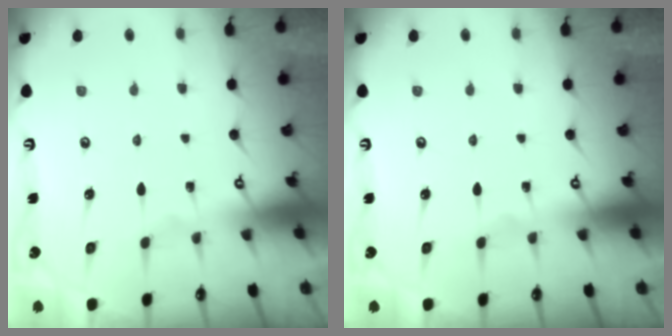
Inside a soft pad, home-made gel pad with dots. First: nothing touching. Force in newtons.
{"total": 0.0}